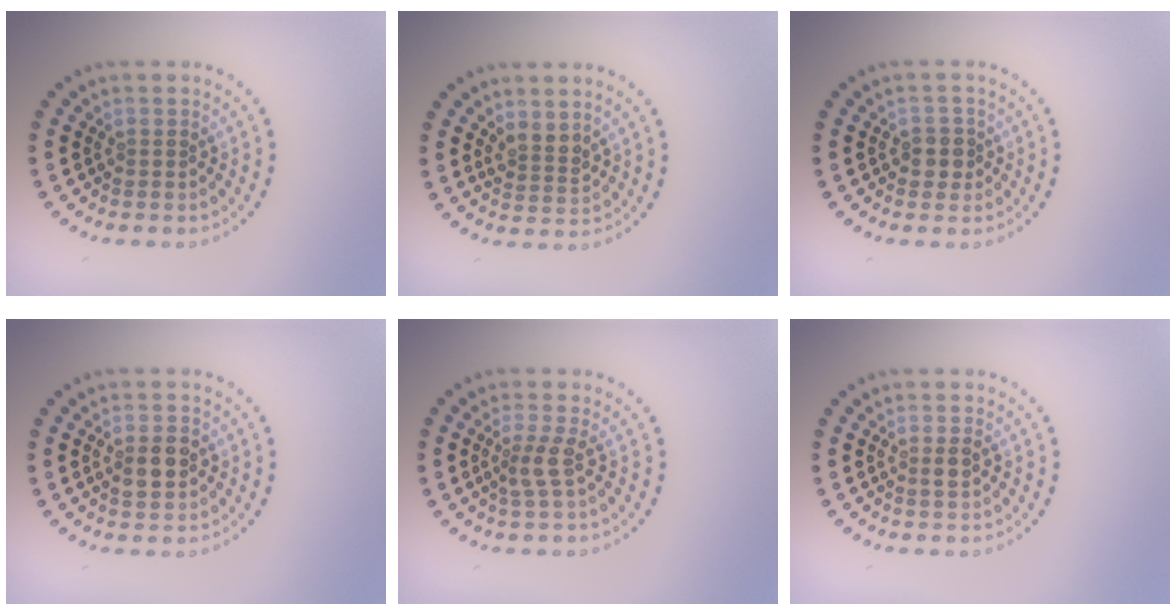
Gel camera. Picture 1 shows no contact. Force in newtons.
{"total": 2.0, "press": 1.7, "slide": 1.2}
{"total": 1.8, "press": 1.7, "slide": 0.7}
{"total": 2.8, "press": 2.8, "slide": 0.2}
{"total": 2.1, "press": 1.6, "slide": 1.4}
{"total": 1.1, "press": 1.0, "slide": 0.4}